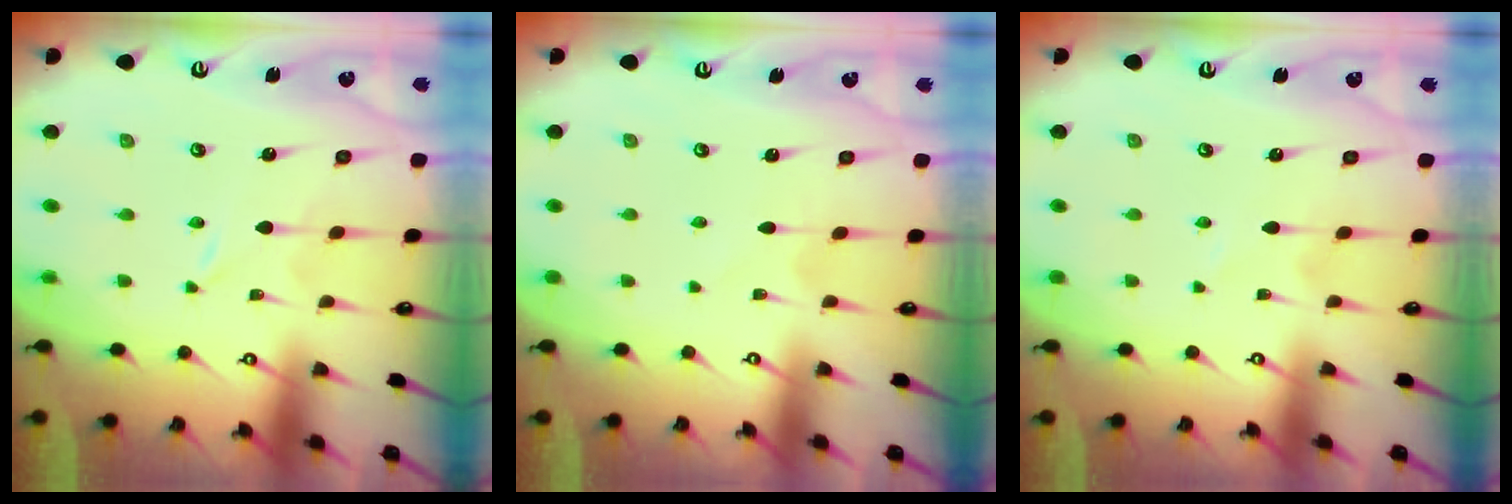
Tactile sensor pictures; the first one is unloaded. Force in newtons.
{"total": 2.3, "press": 2.3, "slide": 0.2}
{"total": 0.8, "press": 0.8, "slide": 0.2}